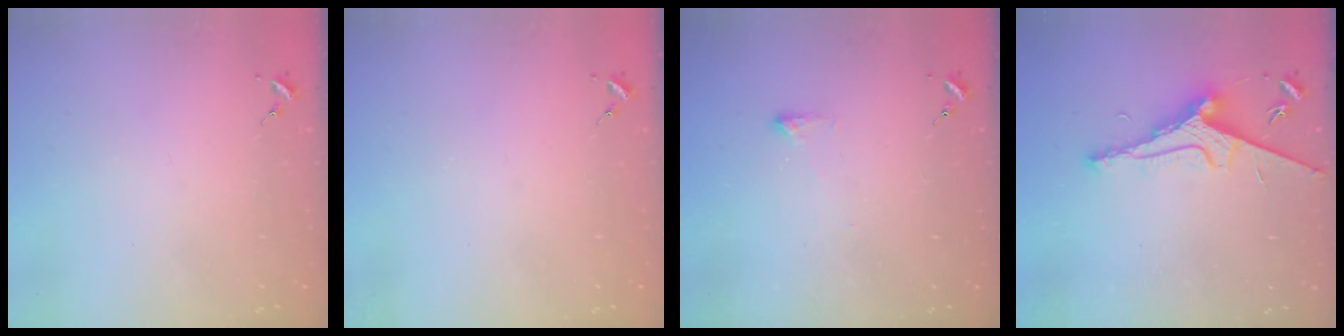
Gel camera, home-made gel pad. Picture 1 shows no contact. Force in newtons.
{"total": 0.0}
{"total": 2.7, "press": 2.6, "slide": 0.5}
{"total": 7.9, "press": 7.9, "slide": 0.9}